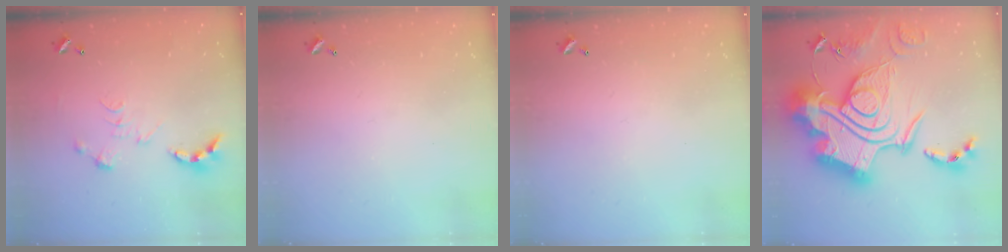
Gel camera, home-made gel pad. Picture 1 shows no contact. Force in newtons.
{"total": 0.0}
{"total": 0.0}
{"total": 0.6, "press": 0.6, "slide": 0.0}